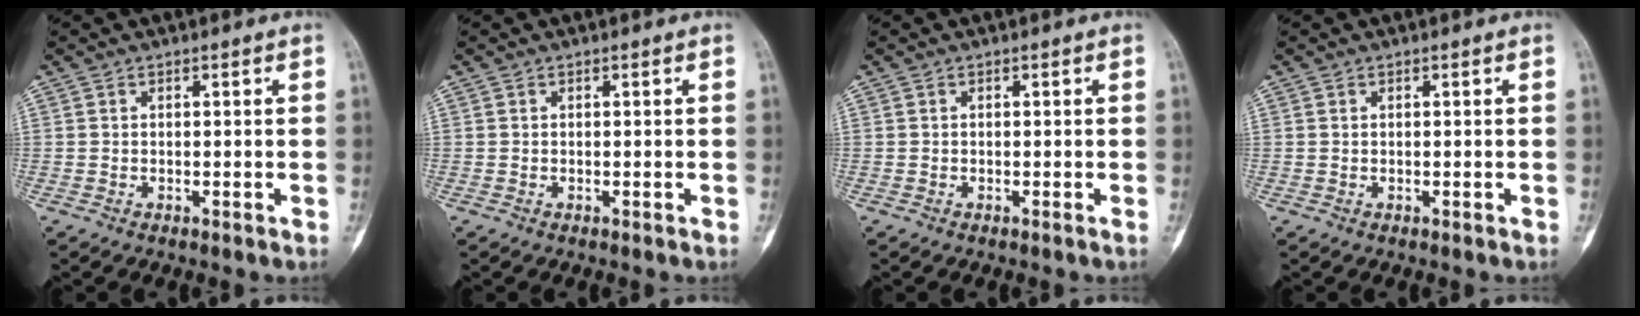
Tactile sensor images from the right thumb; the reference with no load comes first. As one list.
[{"total": 0.0}, {"total": 0.0}, {"total": 0.0}]